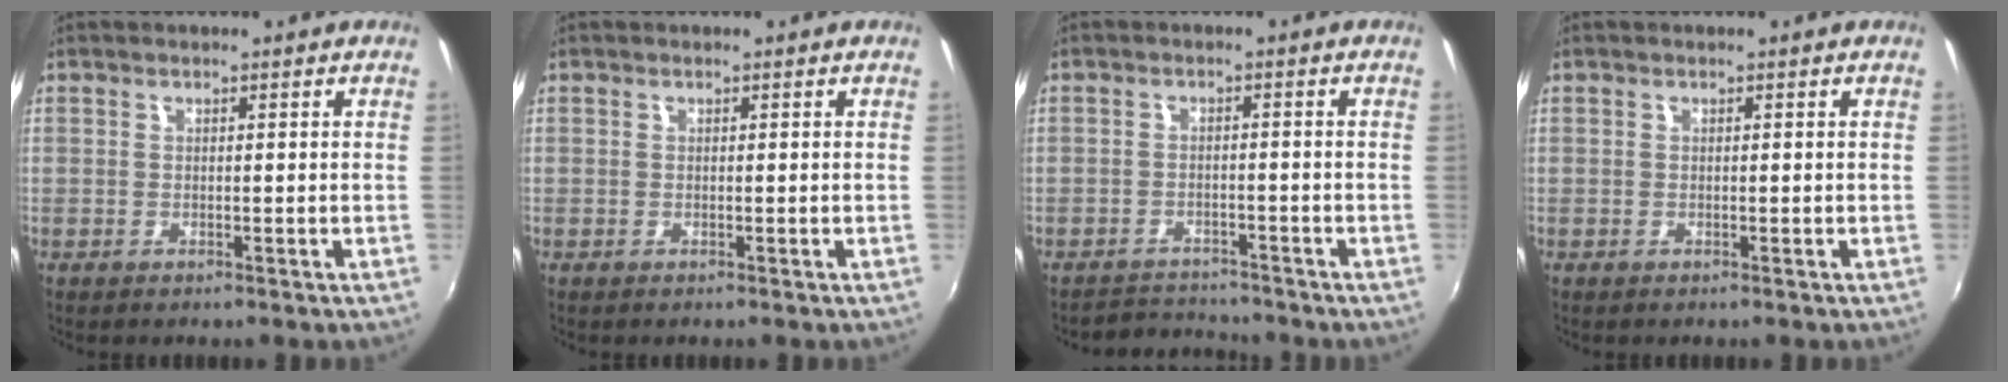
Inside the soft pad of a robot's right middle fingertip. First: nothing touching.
{"total": 0.0}
{"total": 4.5, "force": [-4.4, 1.0, -0.5], "torque": [-0.007, 0.007, -0.075]}
{"total": 0.0}